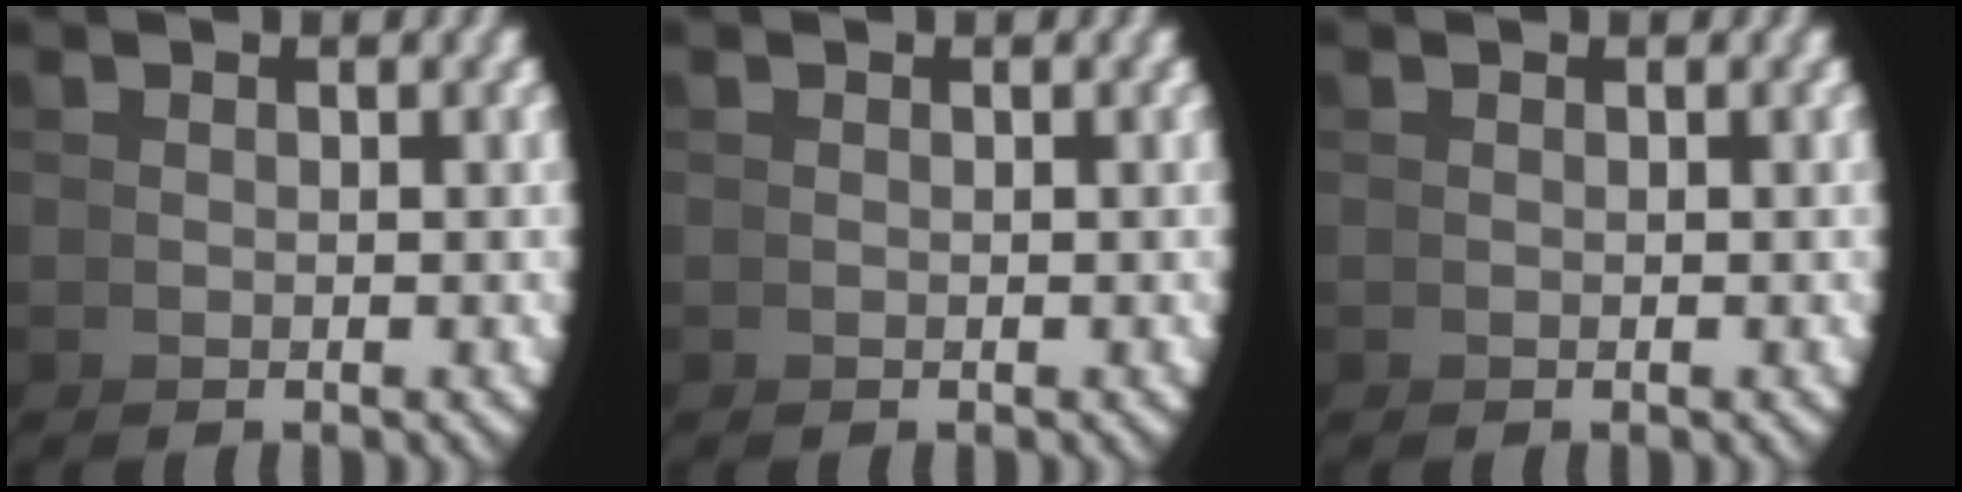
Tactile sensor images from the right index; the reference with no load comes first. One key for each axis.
{"total": 0.0}
{"total": 0.0}